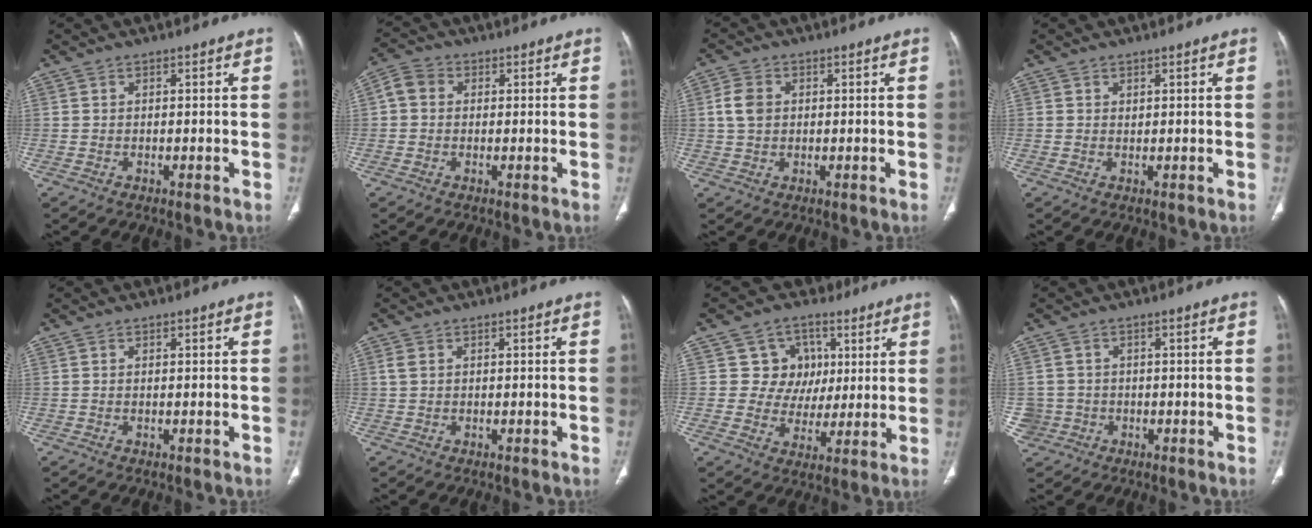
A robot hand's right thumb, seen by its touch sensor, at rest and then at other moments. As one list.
[{"total": 4.2, "force": [0.5, 3.6, 2.1], "torque": [-0.033, 0.014, 0.002]}, {"total": 4.3, "force": [0.5, 3.4, 2.6], "torque": [-0.051, 0.006, 0.007]}, {"total": 0.5, "force": [0.4, 0.3, 0.0], "torque": [0.009, -0.001, 0.005]}, {"total": 0.0}, {"total": 1.4, "force": [0.3, 1.1, 0.9], "torque": [-0.026, 0.005, 0.006]}, {"total": 11.1, "force": [4.3, 10.1, 1.4], "torque": [0.022, 0.000, 0.070]}, {"total": 3.6, "force": [-0.7, 3.5, 0.0], "torque": [0.017, 0.012, -0.013]}]